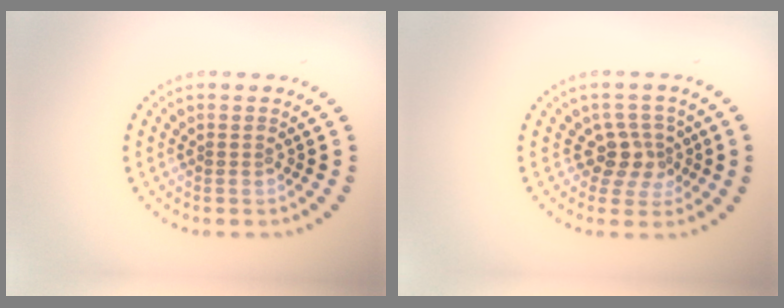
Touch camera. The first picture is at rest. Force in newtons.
{"total": 2.7, "press": 2.2, "slide": 1.6}